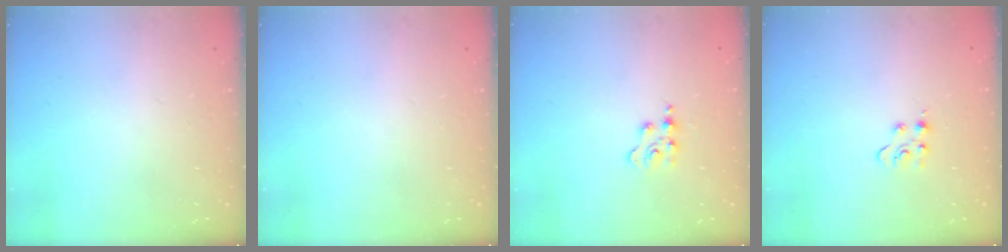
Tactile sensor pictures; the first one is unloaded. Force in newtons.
{"total": 0.0}
{"total": 2.3, "press": 2.3, "slide": 0.3}
{"total": 4.5, "press": 4.5, "slide": 0.6}